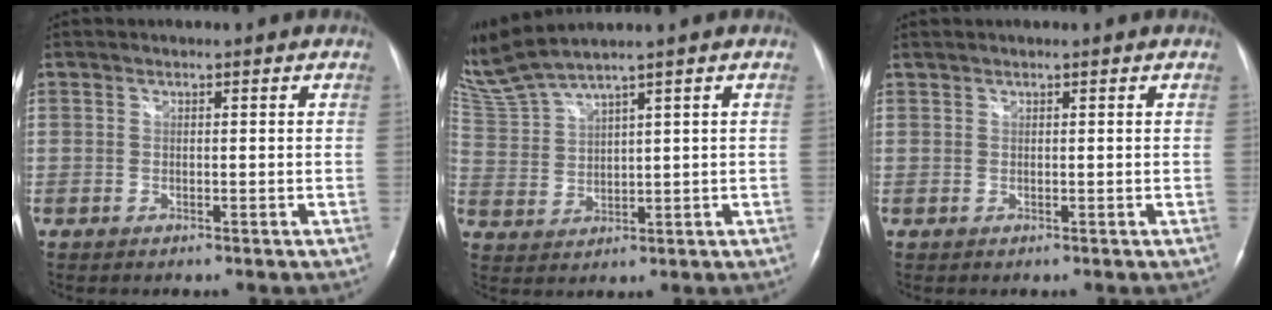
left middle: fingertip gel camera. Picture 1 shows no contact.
{"total": 7.4, "force": [6.5, -1.2, 3.4], "torque": [-0.090, 0.008, 0.145]}
{"total": 0.5, "force": [0.5, 0.0, 0.1], "torque": [-0.007, 0.010, 0.016]}